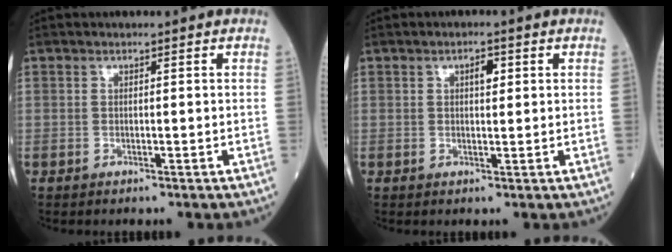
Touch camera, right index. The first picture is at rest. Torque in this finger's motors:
{"motor_torque": [0.03, -0.01, 0.00, 0.01]}